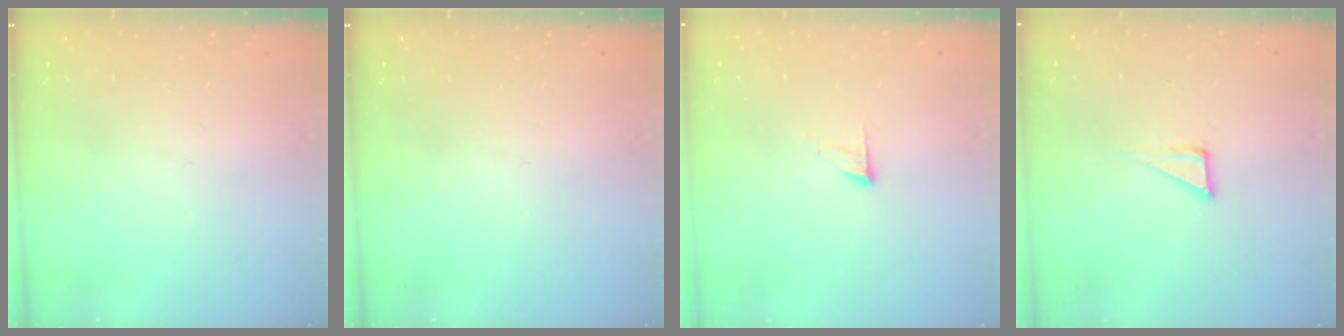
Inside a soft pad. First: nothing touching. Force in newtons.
{"total": 0.0}
{"total": 4.5, "press": 4.5, "slide": 0.4}
{"total": 6.4, "press": 6.4, "slide": 0.4}